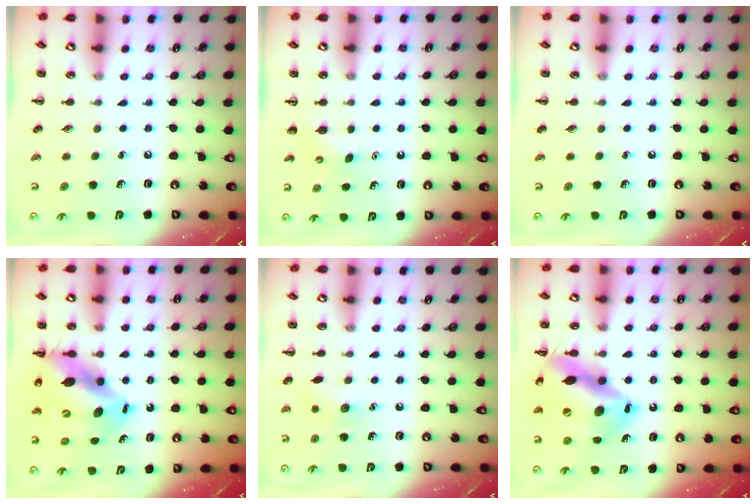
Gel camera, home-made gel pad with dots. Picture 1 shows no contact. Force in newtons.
{"total": 2.7, "press": 2.6, "slide": 0.7}
{"total": 0.0}
{"total": 14.5, "press": 14.0, "slide": 3.5}
{"total": 7.2, "press": 7.1, "slide": 1.4}
{"total": 19.6, "press": 19.5, "slide": 2.3}